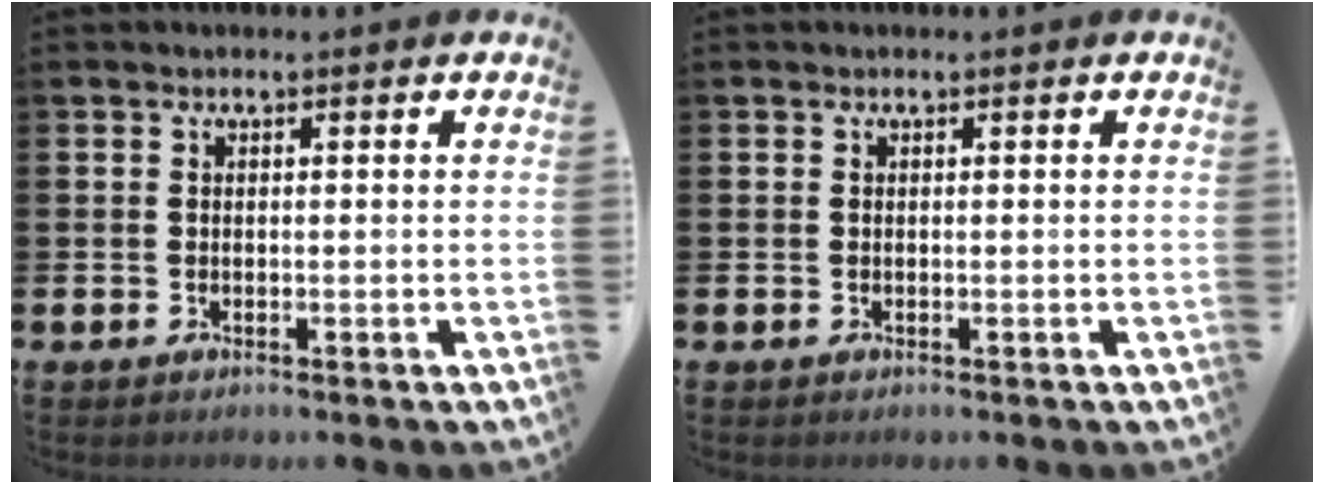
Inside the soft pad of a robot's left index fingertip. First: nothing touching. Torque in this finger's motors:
{"motor_torque": [0.00, 0.00, 0.00, 0.00]}